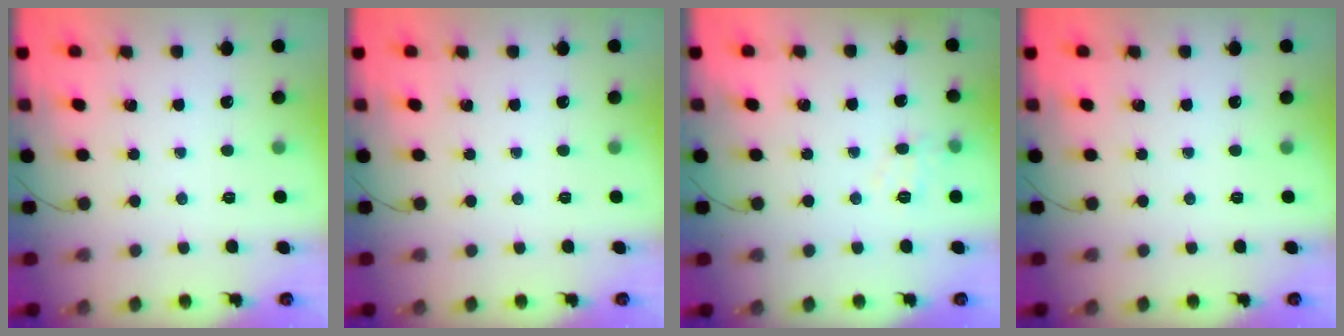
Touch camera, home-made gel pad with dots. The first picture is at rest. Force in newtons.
{"total": 0.0}
{"total": 8.9, "press": 8.8, "slide": 1.4}
{"total": 0.0}